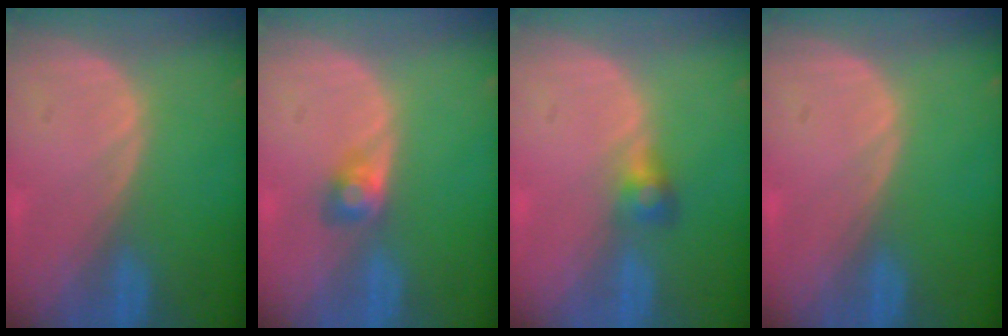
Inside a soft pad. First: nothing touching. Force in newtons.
{"total": 2.4, "press": 2.4, "slide": 0.4}
{"total": 2.6, "press": 2.5, "slide": 0.2}
{"total": 0.0}